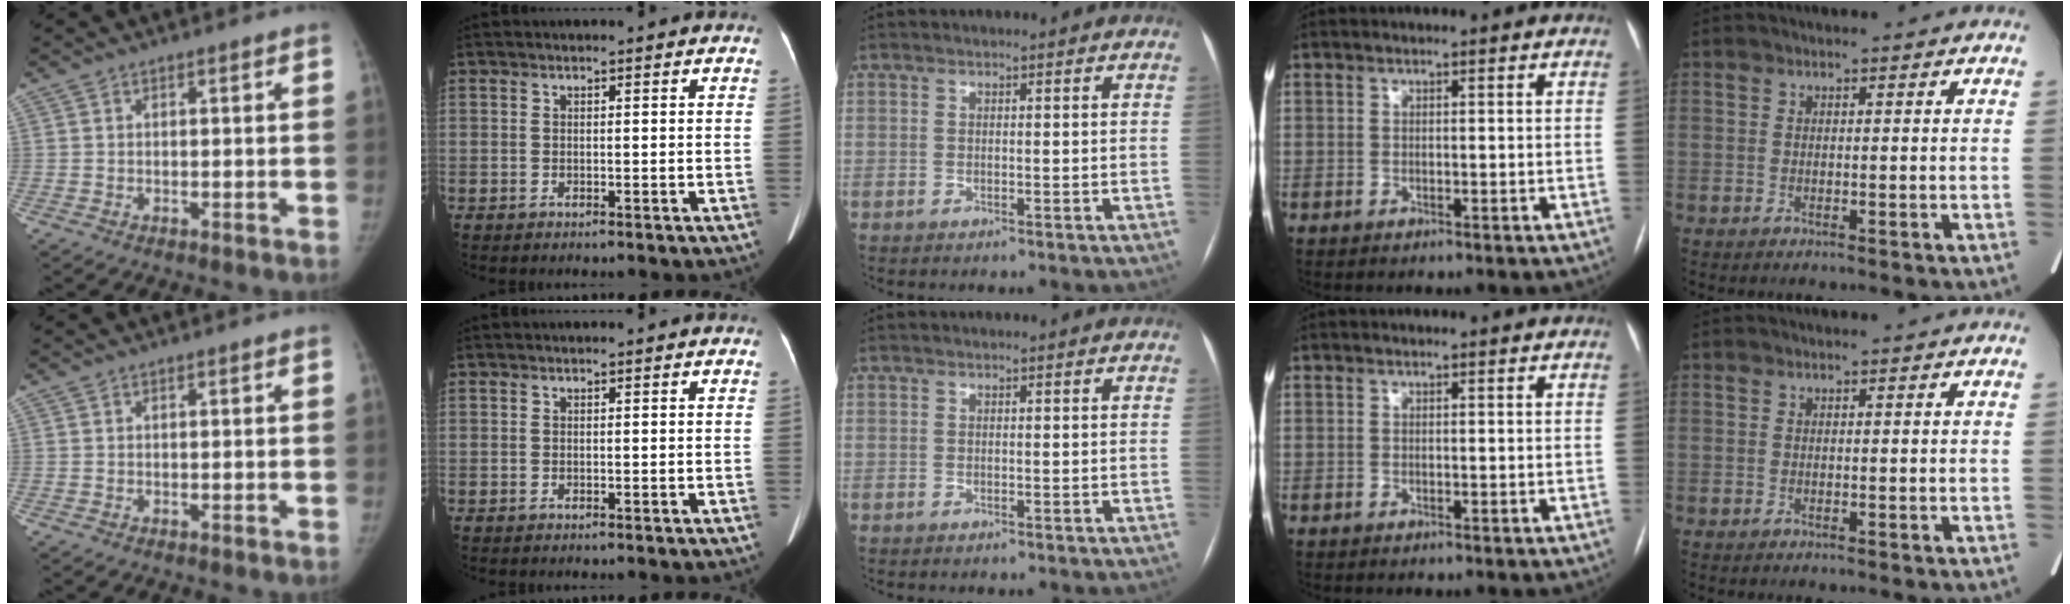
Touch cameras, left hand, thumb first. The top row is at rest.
{}